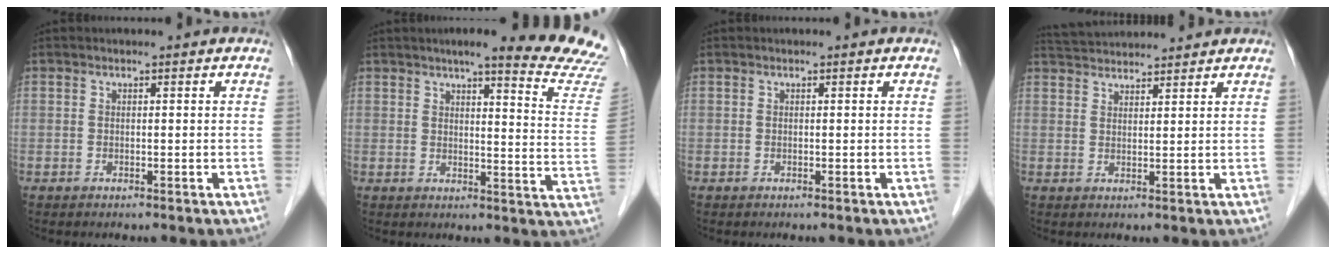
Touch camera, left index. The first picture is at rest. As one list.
[{"total": 17.1, "force": [15.8, -0.3, 6.6], "torque": [-0.073, -0.085, 0.165]}, {"total": 0.0}, {"total": 7.4, "force": [7.2, 0.5, 1.5], "torque": [-0.034, 0.039, 0.118]}]